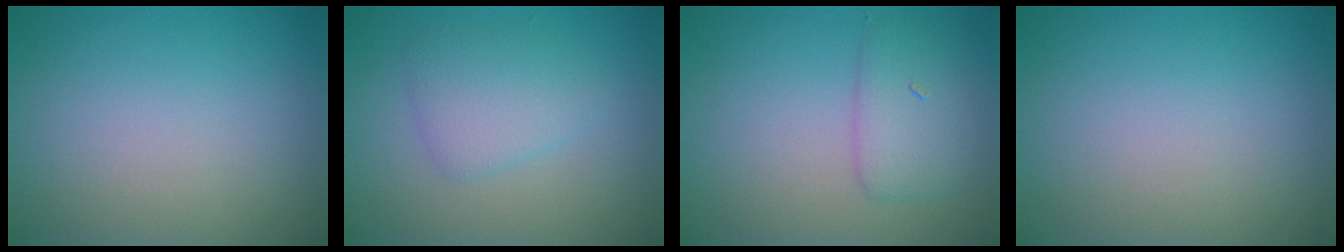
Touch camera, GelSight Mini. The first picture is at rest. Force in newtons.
{"total": 2.7, "press": 2.7, "slide": 0.1}
{"total": 2.9, "press": 2.9, "slide": 0.1}
{"total": 0.0}